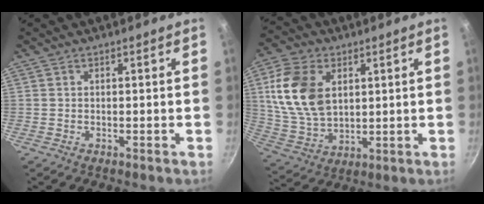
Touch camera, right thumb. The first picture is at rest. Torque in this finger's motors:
{"motor_torque": [1.78, 1.91, 1.79, 0.02, 0.49]}